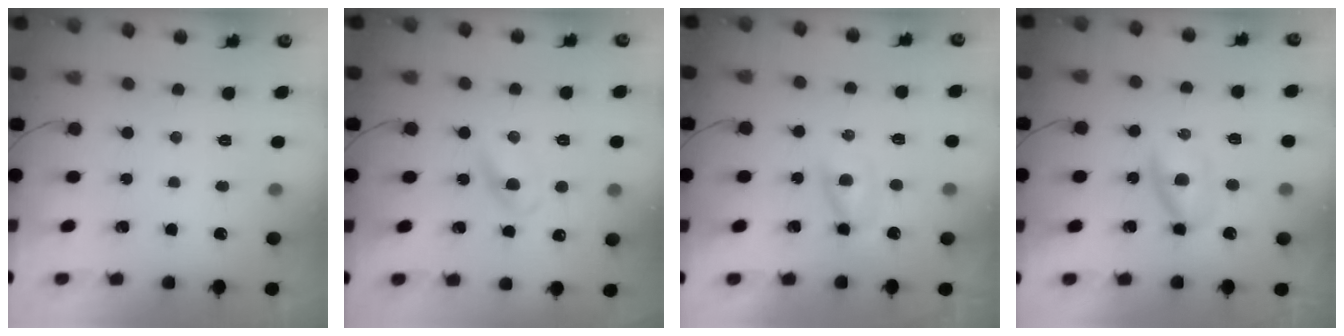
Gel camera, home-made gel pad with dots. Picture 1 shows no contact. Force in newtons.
{"total": 2.7, "press": 2.5, "slide": 1.1}
{"total": 2.3, "press": 2.2, "slide": 0.8}
{"total": 4.1, "press": 4.0, "slide": 1.1}